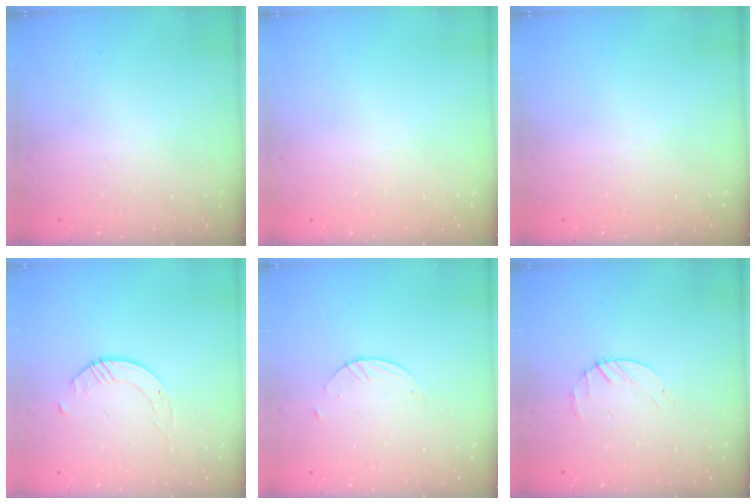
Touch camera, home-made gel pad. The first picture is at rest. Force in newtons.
{"total": 0.0}
{"total": 0.0}
{"total": 1.7, "press": 1.7, "slide": 0.2}
{"total": 2.1, "press": 2.1, "slide": 0.2}
{"total": 2.4, "press": 2.3, "slide": 0.3}